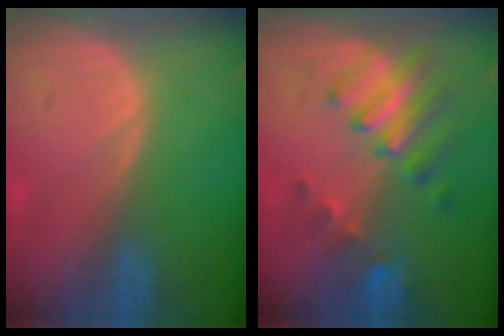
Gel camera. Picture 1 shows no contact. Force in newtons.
{"total": 7.6, "press": 6.8, "slide": 3.4}